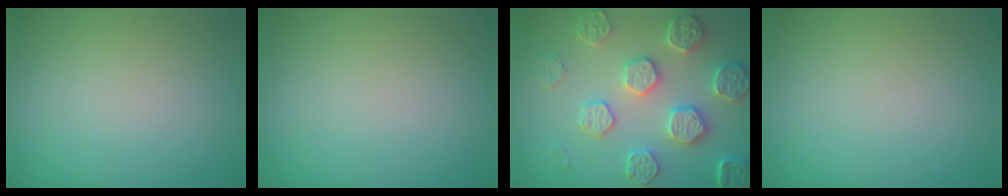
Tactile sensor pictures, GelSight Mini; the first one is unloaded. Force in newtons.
{"total": 0.0}
{"total": 5.3, "press": 5.0, "slide": 1.8}
{"total": 0.0}